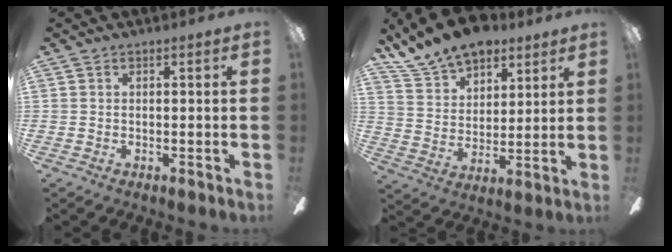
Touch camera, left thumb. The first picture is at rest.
{"total": 12.7, "force": [10.5, 5.9, 3.8], "torque": [-0.086, -0.063, 0.199]}